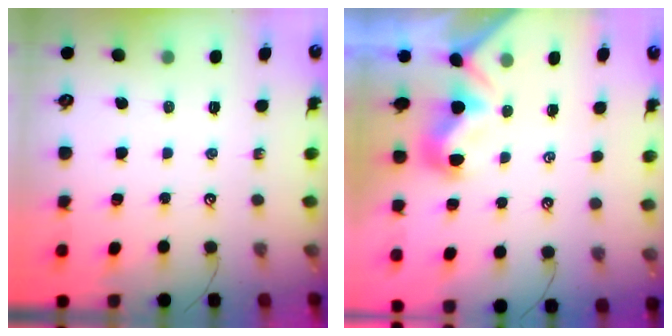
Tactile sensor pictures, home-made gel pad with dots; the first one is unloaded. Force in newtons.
{"total": 0.9, "press": 0.7, "slide": 0.5}